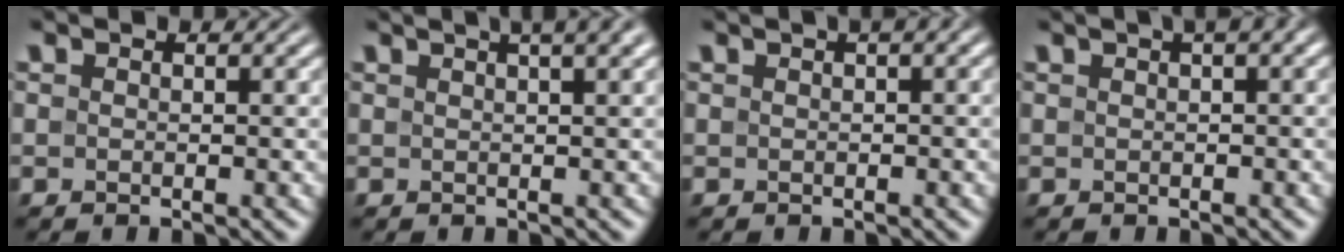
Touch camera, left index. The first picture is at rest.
{"total": 6.0, "force": [3.6, 2.1, 4.3], "torque": [-0.029, 0.039, 0.019]}
{"total": 2.2, "force": [0.8, 0.6, 1.9], "torque": [-0.019, 0.013, 0.006]}
{"total": 2.6, "force": [1.1, 0.6, 2.3], "torque": [-0.023, 0.014, 0.011]}